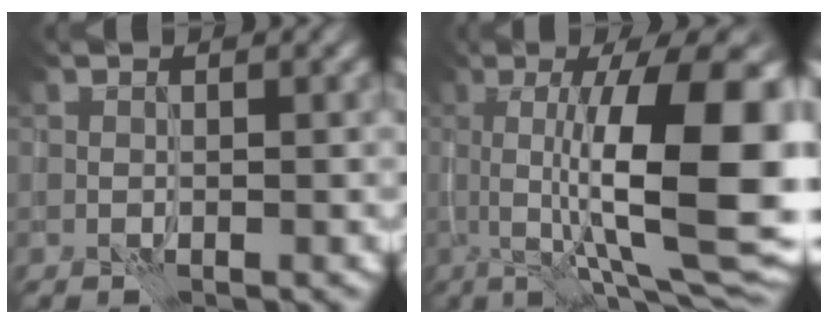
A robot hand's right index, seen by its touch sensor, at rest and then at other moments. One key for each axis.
{"total": 14.7, "fx": 0.7, "fy": 4.4, "fz": 14.0, "tx": -0.178, "ty": 0.009, "tz": 0.014}